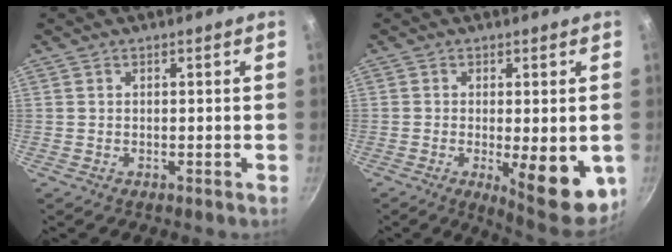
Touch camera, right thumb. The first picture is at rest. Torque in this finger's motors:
{"motor_torque": [-0.18, 0.62, -0.07, -0.11, 0.05]}